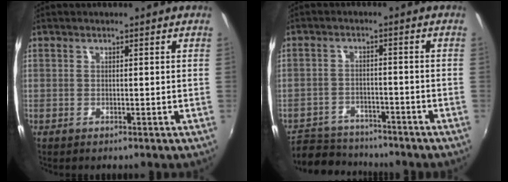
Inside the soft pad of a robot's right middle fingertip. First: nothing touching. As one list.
[{"total": 11.1, "force": [-9.8, 4.5, 2.8], "torque": [-0.079, 0.003, -0.152]}]